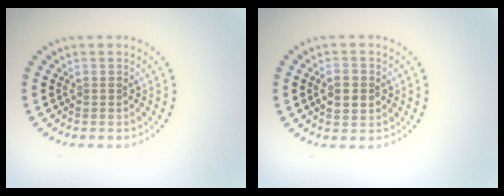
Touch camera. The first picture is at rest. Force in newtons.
{"total": 2.3, "press": 2.3, "slide": 0.1}